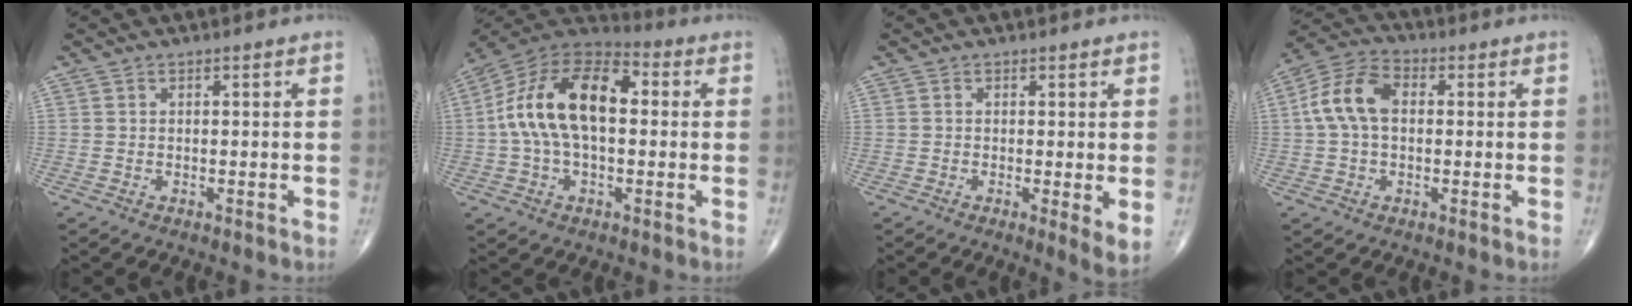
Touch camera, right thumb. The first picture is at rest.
{"total": 17.9, "force": [1.4, 9.9, 14.9], "torque": [-0.267, 0.040, 0.015]}
{"total": 3.7, "force": [0.0, 0.8, 3.6], "torque": [-0.057, -0.015, -0.006]}
{"total": 9.9, "force": [0.9, 6.3, 7.5], "torque": [-0.153, 0.029, 0.009]}